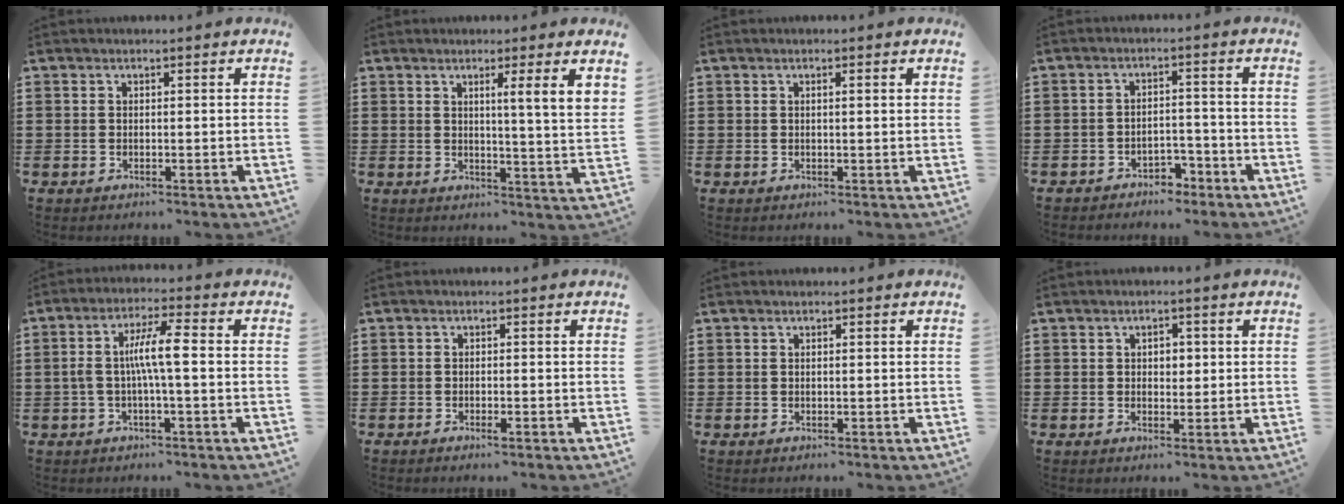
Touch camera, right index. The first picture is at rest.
{"total": 4.2, "force": [2.4, -1.1, 3.3], "torque": [-0.055, -0.019, 0.035]}
{"total": 0.7, "force": [0.2, -0.1, 0.6], "torque": [-0.012, -0.001, 0.003]}
{"total": 3.0, "force": [-2.7, 1.2, 0.6], "torque": [-0.016, 0.007, -0.056]}
{"total": 6.8, "force": [-0.4, 1.1, 6.7], "torque": [-0.138, 0.001, -0.017]}
{"total": 0.9, "force": [-0.7, 0.1, 0.5], "torque": [-0.013, -0.004, -0.013]}
{"total": 0.0}
{"total": 1.9, "force": [0.2, 1.3, 1.3], "torque": [-0.019, 0.006, -0.001]}